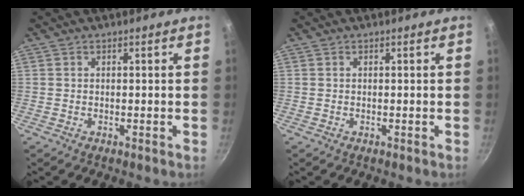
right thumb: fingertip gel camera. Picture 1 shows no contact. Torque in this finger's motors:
{"motor_torque": [0.01, 0.01, 0.01, -0.01, 0.00]}